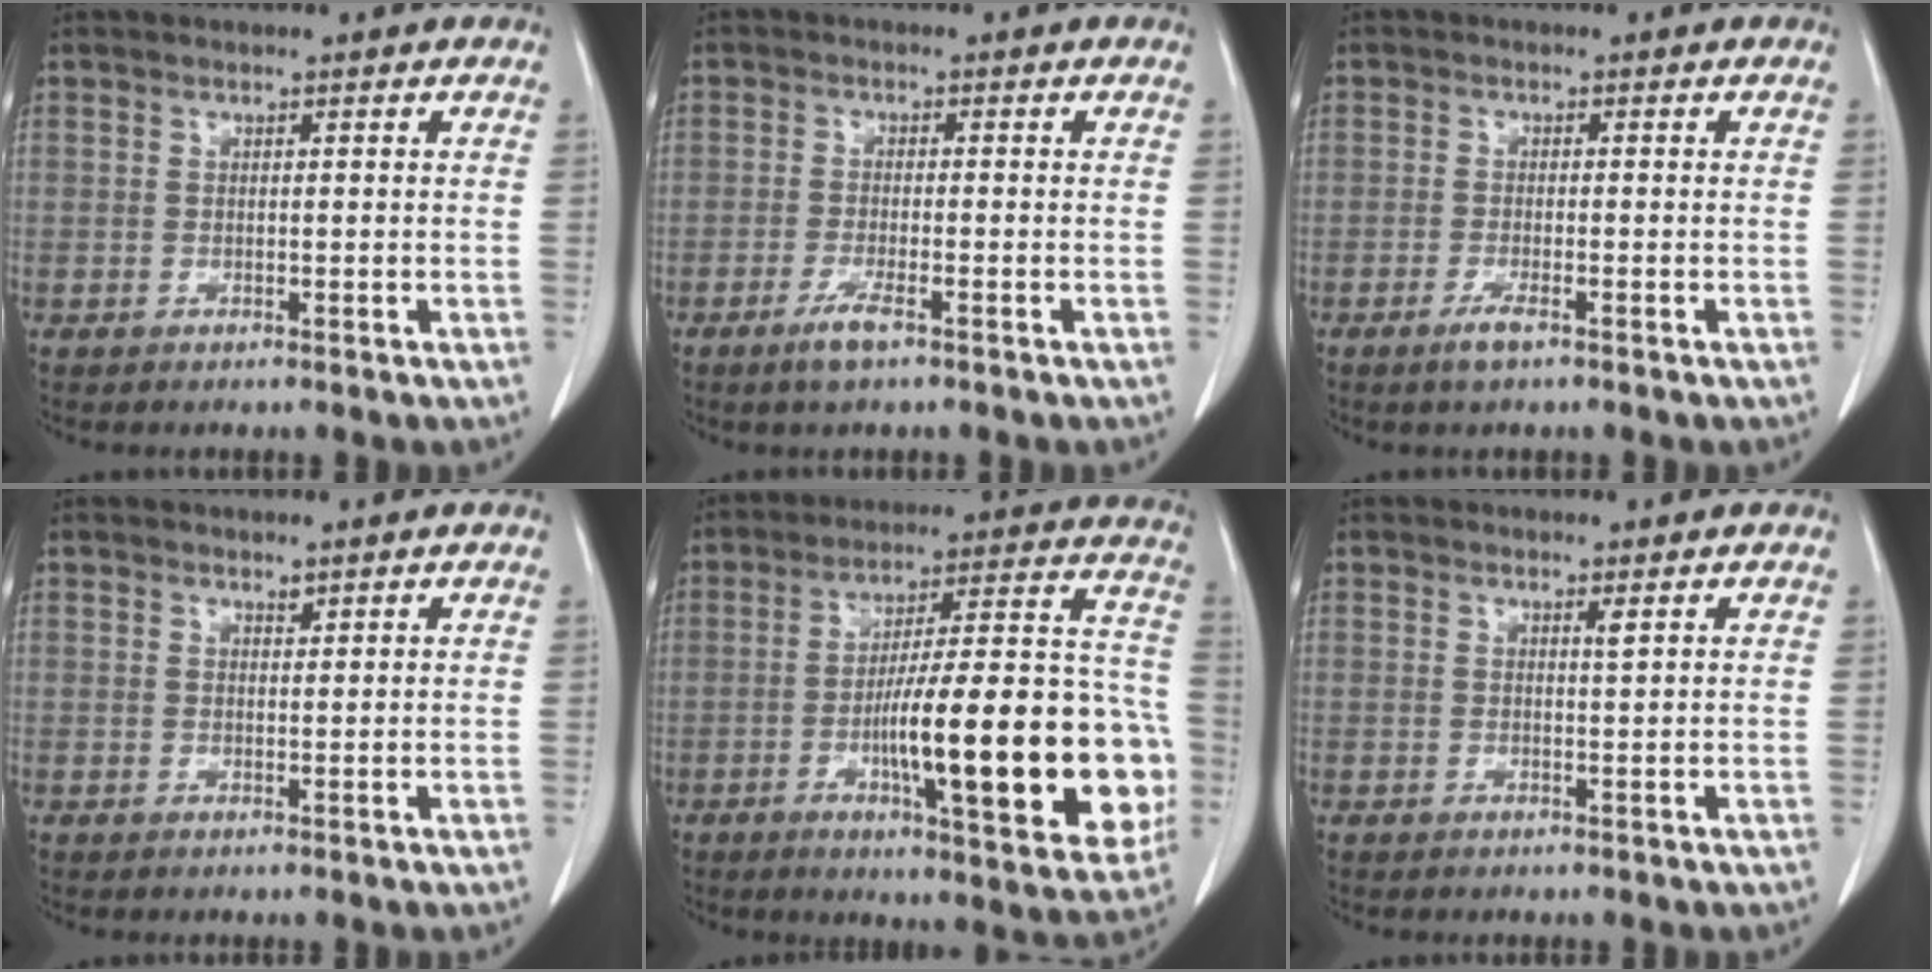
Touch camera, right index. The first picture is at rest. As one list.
[{"total": 3.3, "force": [-2.1, 0.3, 2.5], "torque": [-0.056, -0.006, -0.040]}, {"total": 2.3, "force": [-1.5, 0.2, 1.7], "torque": [-0.037, -0.003, -0.028]}, {"total": 0.6, "force": [0.6, 0.2, 0.2], "torque": [-0.006, -0.006, 0.008]}, {"total": 24.1, "force": [-5.8, 4.5, 23.0], "torque": [-0.262, 0.024, -0.073]}, {"total": 0.8, "force": [0.5, -0.1, 0.6], "torque": [-0.015, -0.004, 0.010]}]